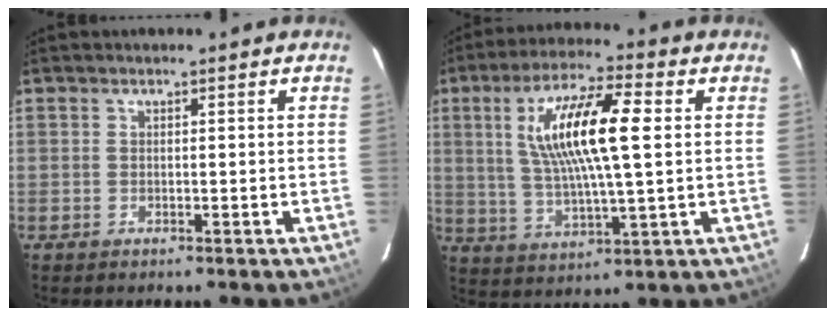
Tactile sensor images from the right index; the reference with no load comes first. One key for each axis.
{"total": 15.6, "fx": 3.2, "fy": 3.4, "fz": 14.9, "tx": -0.282, "ty": 0.011, "tz": 0.061}